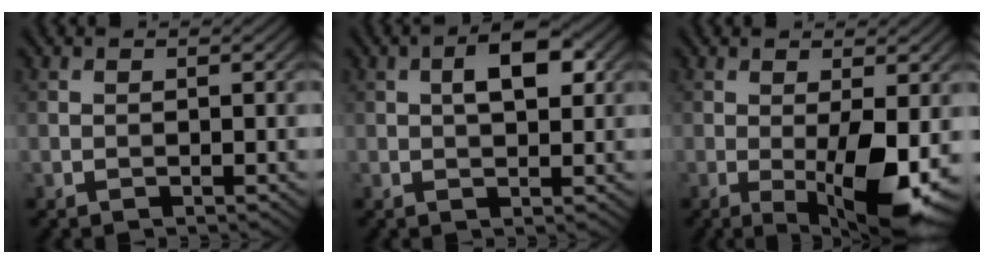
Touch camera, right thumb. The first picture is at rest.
{"total": 4.8, "force": [1.2, 2.2, 4.1], "torque": [-0.069, 0.007, 0.016]}
{"total": 8.7, "force": [-1.7, 2.2, 8.3], "torque": [-0.137, -0.009, -0.021]}